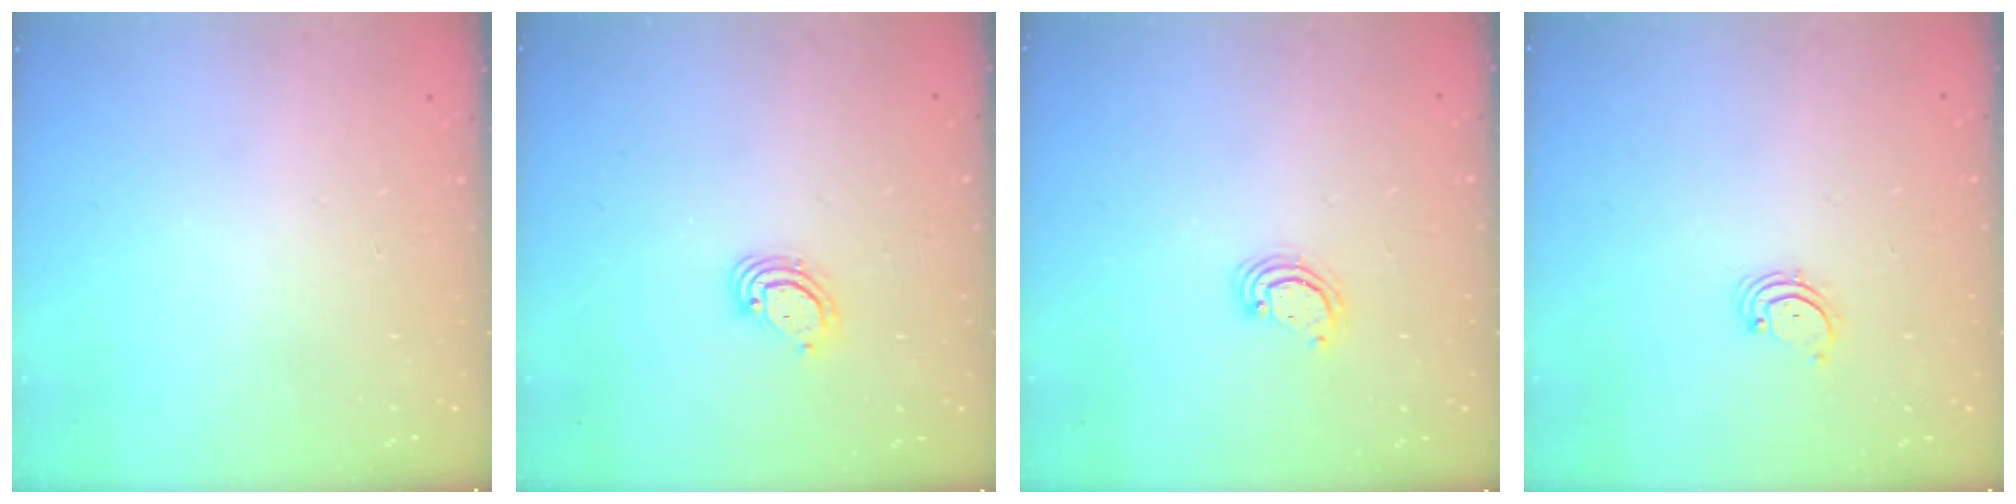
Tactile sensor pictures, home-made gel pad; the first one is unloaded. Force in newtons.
{"total": 3.6, "press": 3.6, "slide": 0.3}
{"total": 2.8, "press": 2.8, "slide": 0.3}
{"total": 1.7, "press": 1.6, "slide": 0.2}